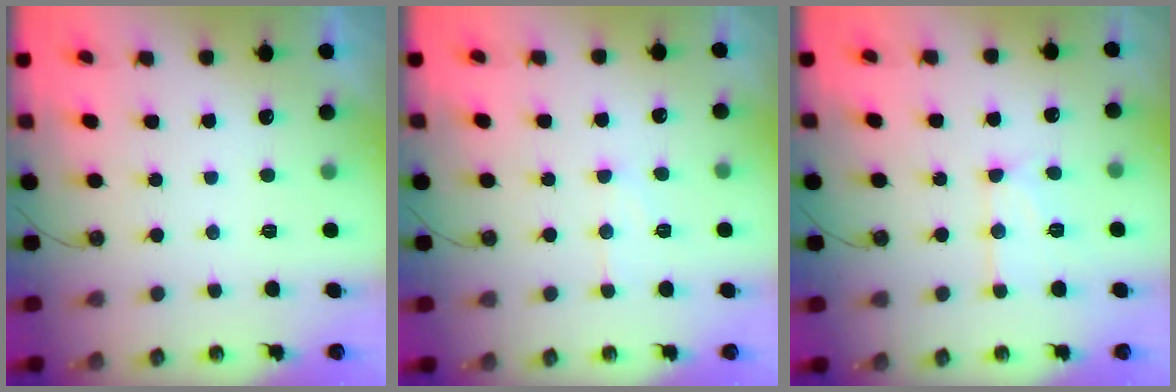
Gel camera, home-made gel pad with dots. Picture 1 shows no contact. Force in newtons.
{"total": 8.0, "press": 8.0, "slide": 0.7}
{"total": 12.0, "press": 11.9, "slide": 1.2}